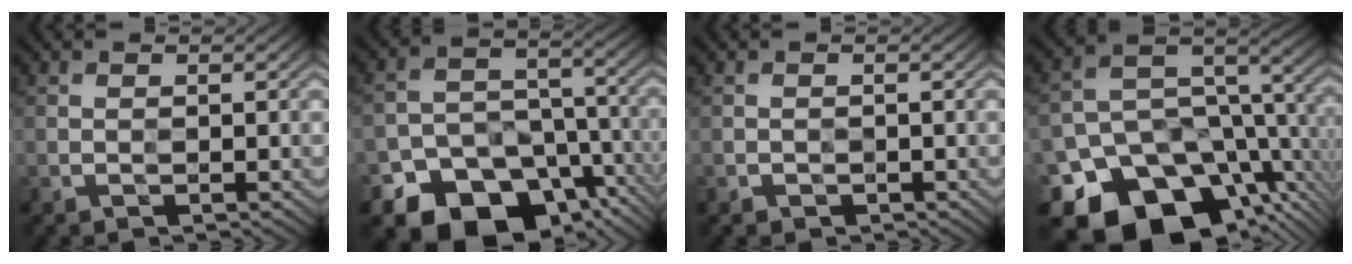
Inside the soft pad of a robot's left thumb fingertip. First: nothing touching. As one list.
[{"total": 16.9, "force": [-11.5, 11.1, 5.2], "torque": [-0.106, -0.042, -0.166]}, {"total": 1.1, "force": [-0.8, 0.8, 0.0], "torque": [0.004, -0.003, -0.012]}, {"total": 18.3, "force": [-11.0, 12.1, 8.1], "torque": [-0.163, -0.032, -0.149]}]